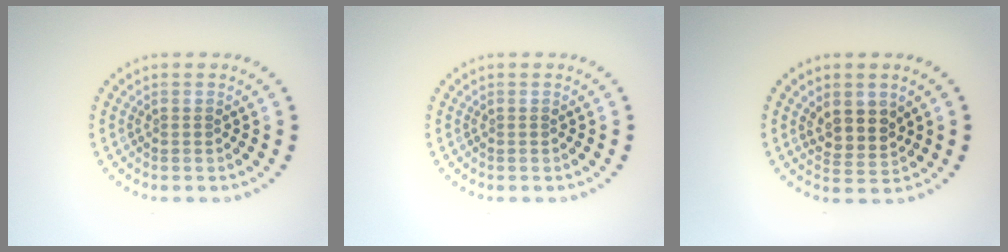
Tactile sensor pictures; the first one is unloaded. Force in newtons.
{"total": 0.0}
{"total": 3.0, "press": 2.7, "slide": 1.3}